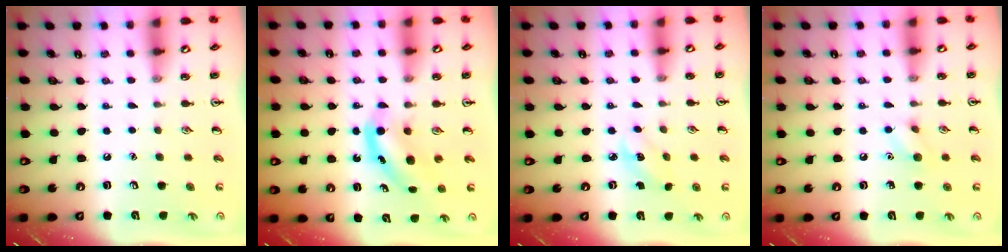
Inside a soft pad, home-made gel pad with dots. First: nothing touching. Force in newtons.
{"total": 4.9, "press": 4.8, "slide": 0.9}
{"total": 2.9, "press": 2.8, "slide": 0.9}
{"total": 6.1, "press": 6.0, "slide": 1.1}